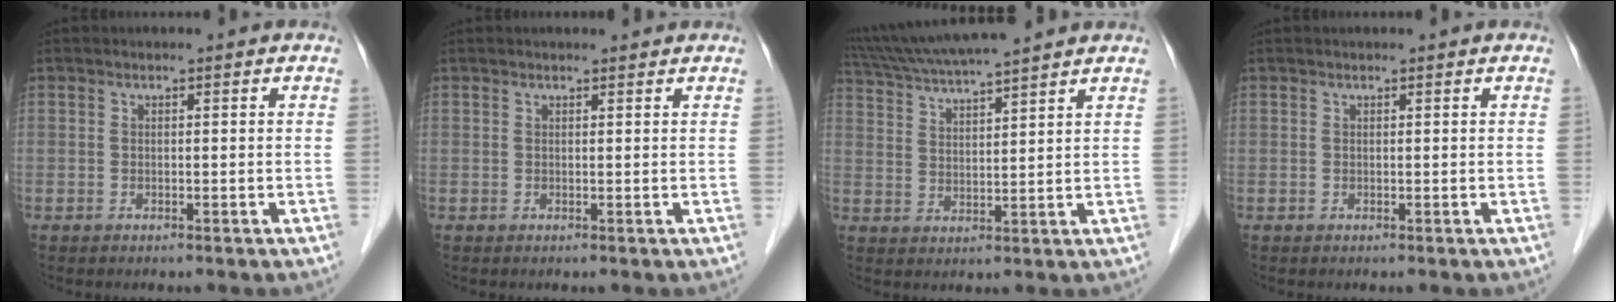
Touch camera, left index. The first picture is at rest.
{"total": 2.2, "force": [2.0, 0.3, 0.7], "torque": [-0.010, 0.012, 0.026]}
{"total": 13.0, "force": [11.6, -0.2, 5.8], "torque": [-0.113, 0.031, 0.190]}
{"total": 0.9, "force": [0.8, 0.0, 0.4], "torque": [-0.003, 0.013, 0.014]}